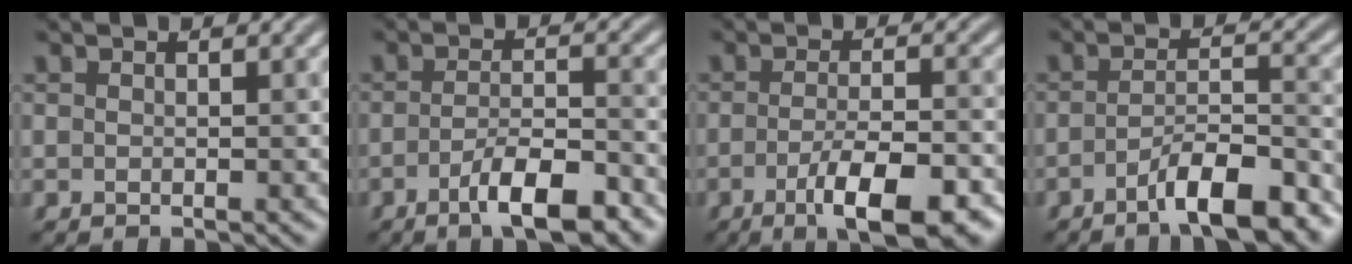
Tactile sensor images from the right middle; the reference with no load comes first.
{"total": 6.0, "force": [-3.5, 1.5, 4.6], "torque": [-0.076, 0.002, -0.056]}
{"total": 7.7, "force": [-3.8, 2.1, 6.4], "torque": [-0.100, -0.005, -0.059]}
{"total": 7.2, "force": [-4.6, 1.7, 5.2], "torque": [-0.077, 0.007, -0.073]}